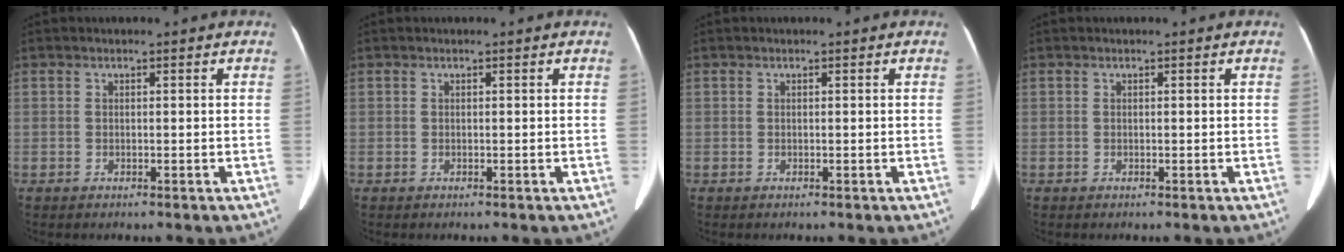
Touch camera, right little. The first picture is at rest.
{"total": 0.0}
{"total": 0.0}
{"total": 0.0}